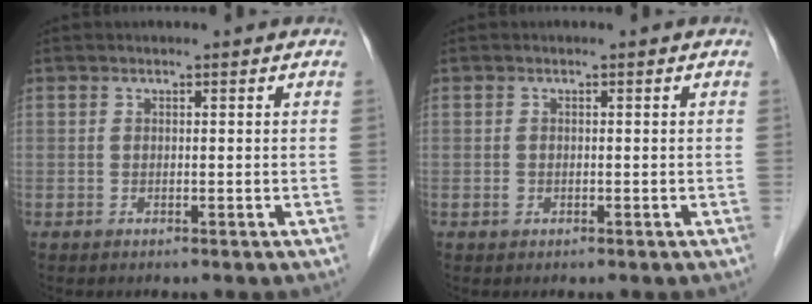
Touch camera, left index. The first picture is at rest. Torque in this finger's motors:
{"motor_torque": [-0.17, -0.11, -0.02, -0.01]}